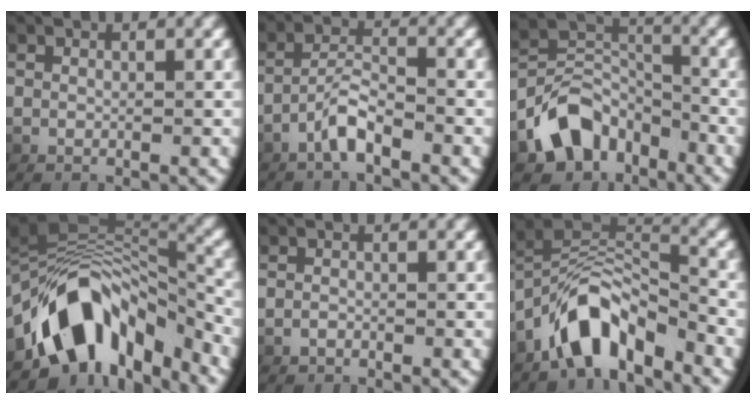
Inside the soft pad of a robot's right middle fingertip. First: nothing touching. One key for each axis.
{"total": 2.6, "fx": -2.2, "fy": 0.3, "fz": 1.5, "tx": -0.035, "ty": 0.001, "tz": -0.040}
{"total": 6.8, "fx": -3.6, "fy": 4.7, "fz": 3.2, "tx": -0.053, "ty": -0.010, "tz": -0.063}
{"total": 11.4, "fx": -3.4, "fy": 7.0, "fz": 8.4, "tx": -0.173, "ty": -0.023, "tz": -0.044}
{"total": 0.6, "fx": -0.6, "fy": -0.1, "fz": 0.0, "tx": -0.005, "ty": -0.005, "tz": -0.008}
{"total": 5.7, "fx": -2.7, "fy": 3.5, "fz": 3.6, "tx": -0.083, "ty": -0.004, "tz": -0.044}